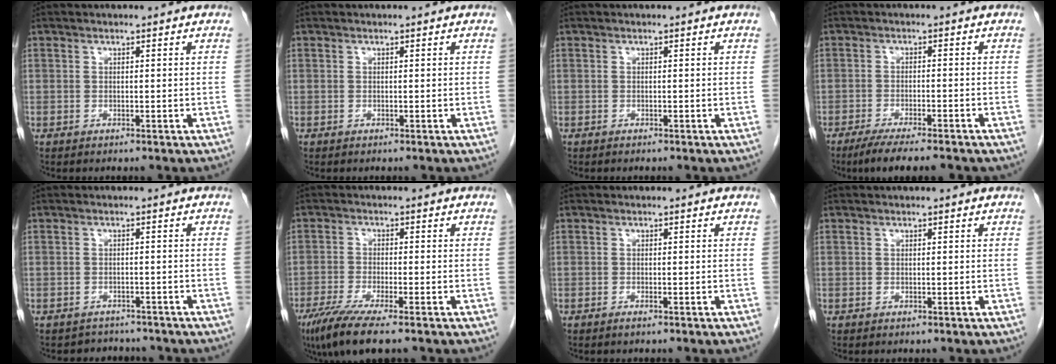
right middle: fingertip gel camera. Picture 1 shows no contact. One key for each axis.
{"total": 0.0}
{"total": 0.0}
{"total": 10.1, "fx": -8.3, "fy": 1.4, "fz": 5.6, "tx": -0.079, "ty": -0.017, "tz": -0.122}
{"total": 4.1, "fx": -3.7, "fy": 1.8, "fz": 0.0, "tx": -0.004, "ty": 0.009, "tz": -0.045}
{"total": 7.7, "fx": -5.5, "fy": 0.3, "fz": 5.4, "tx": -0.097, "ty": -0.021, "tz": -0.094}
{"total": 0.8, "fx": -0.6, "fy": -0.1, "fz": 0.6, "tx": -0.013, "ty": 0.000, "tz": -0.010}
{"total": 0.0}